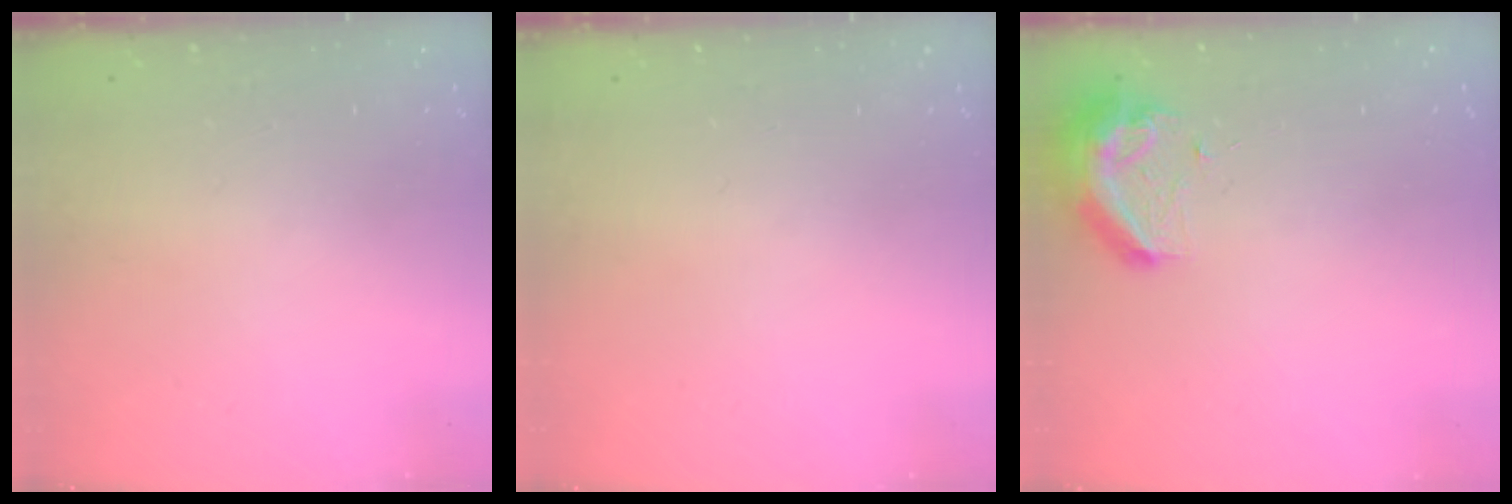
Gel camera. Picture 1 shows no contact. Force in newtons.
{"total": 2.8, "press": 2.2, "slide": 1.7}
{"total": 9.2, "press": 9.2, "slide": 0.3}